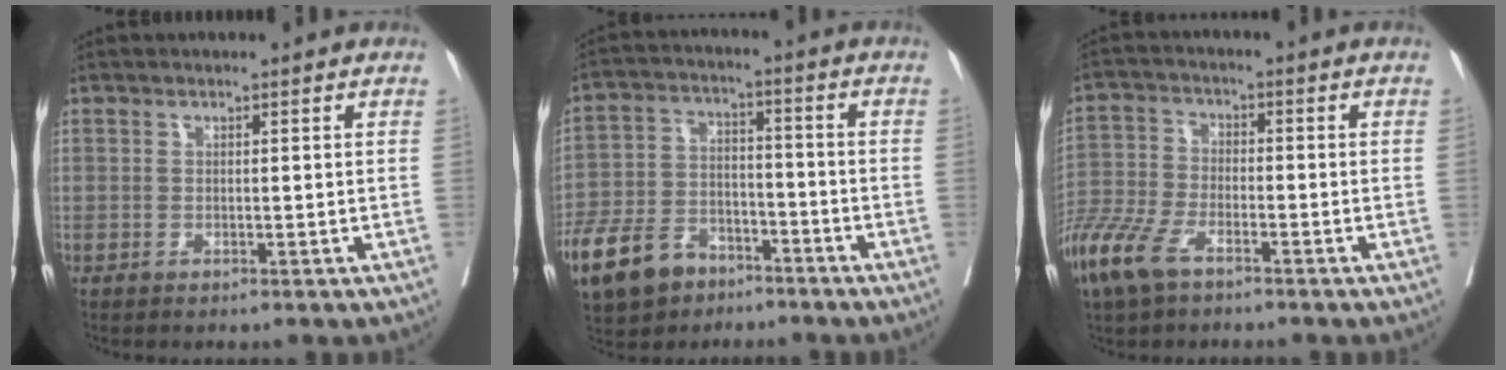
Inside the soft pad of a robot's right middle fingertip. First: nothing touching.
{"total": 11.8, "force": [-7.8, 7.0, 5.5], "torque": [-0.117, -0.002, -0.138]}
{"total": 9.1, "force": [-6.1, 3.4, 5.9], "torque": [-0.144, -0.016, -0.123]}